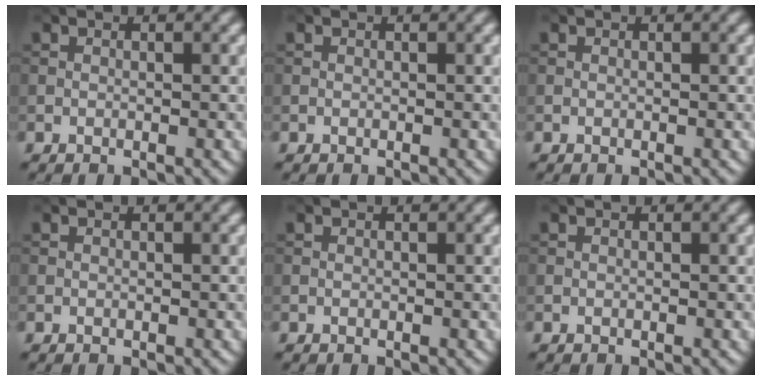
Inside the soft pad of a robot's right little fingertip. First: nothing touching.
{"total": 0.0}
{"total": 0.0}
{"total": 0.0}
{"total": 0.0}
{"total": 0.0}